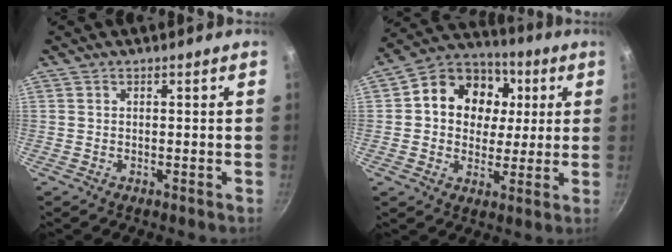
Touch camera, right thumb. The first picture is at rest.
{"total": 15.9, "force": [3.1, 13.1, 8.6], "torque": [-0.114, 0.013, 0.036]}